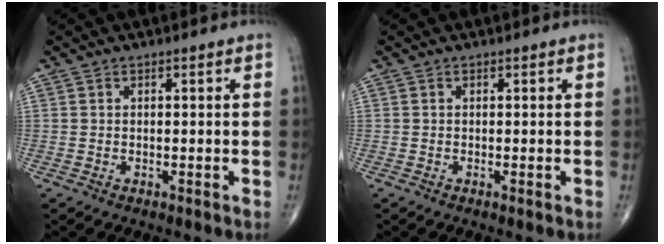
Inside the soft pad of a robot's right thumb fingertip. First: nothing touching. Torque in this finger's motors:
{"motor_torque": [0.17, 0.02, -0.26, -0.29, 0.04]}